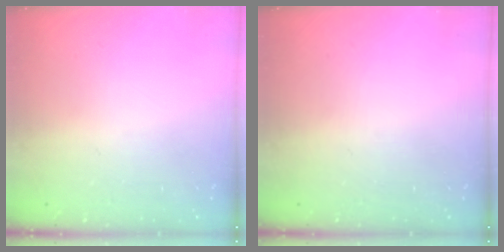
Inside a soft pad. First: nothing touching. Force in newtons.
{"total": 0.0}